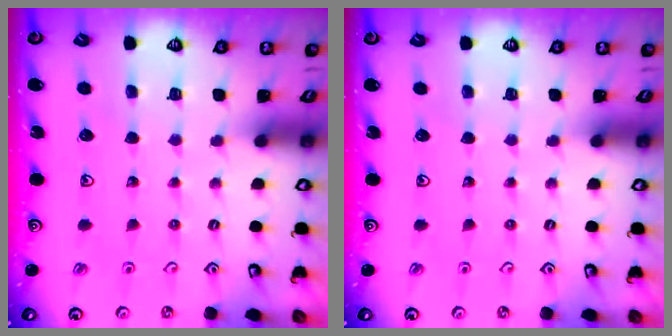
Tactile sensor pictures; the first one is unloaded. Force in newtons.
{"total": 0.0}